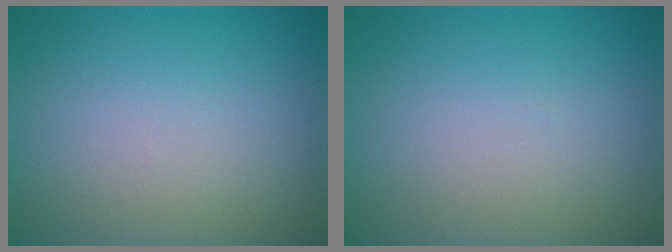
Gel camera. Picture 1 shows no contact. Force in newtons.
{"total": 0.0}